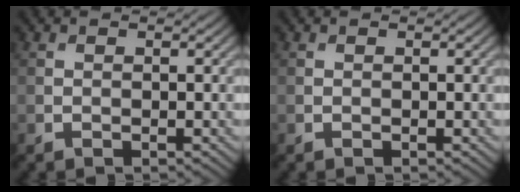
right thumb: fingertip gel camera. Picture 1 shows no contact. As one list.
[{"total": 0.0}]